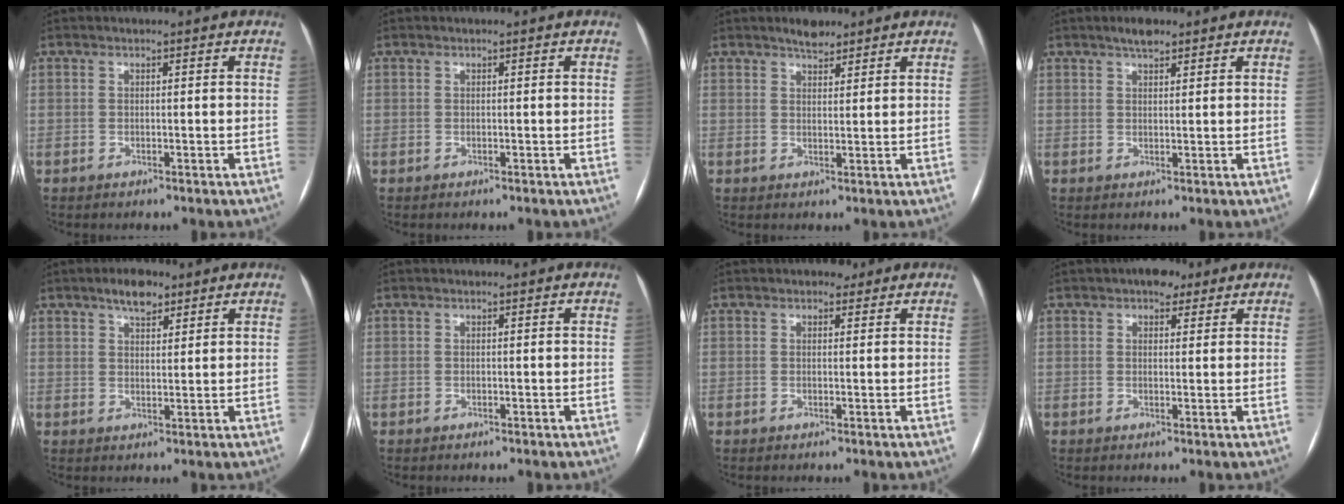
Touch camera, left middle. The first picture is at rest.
{"total": 0.0}
{"total": 3.0, "force": [2.5, 1.2, 1.1], "torque": [-0.020, 0.004, 0.038]}
{"total": 2.7, "force": [2.1, 0.9, 1.5], "torque": [-0.029, 0.007, 0.033]}
{"total": 4.4, "force": [3.1, 1.9, 2.6], "torque": [-0.044, 0.008, 0.051]}
{"total": 0.0}
{"total": 1.8, "force": [1.2, 1.1, 0.6], "torque": [-0.008, 0.006, 0.014]}
{"total": 3.7, "force": [2.4, 2.1, 1.9], "torque": [-0.024, 0.014, 0.033]}